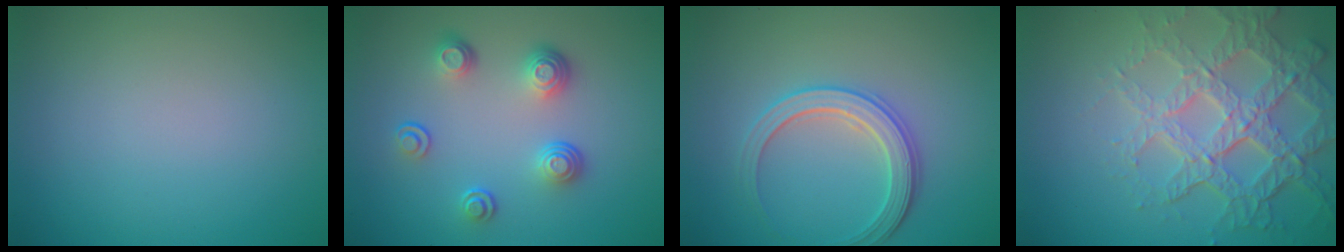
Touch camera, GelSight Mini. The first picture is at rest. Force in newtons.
{"total": 3.7, "press": 2.7, "slide": 2.6}
{"total": 3.4, "press": 3.2, "slide": 1.0}
{"total": 7.4, "press": 5.3, "slide": 5.2}